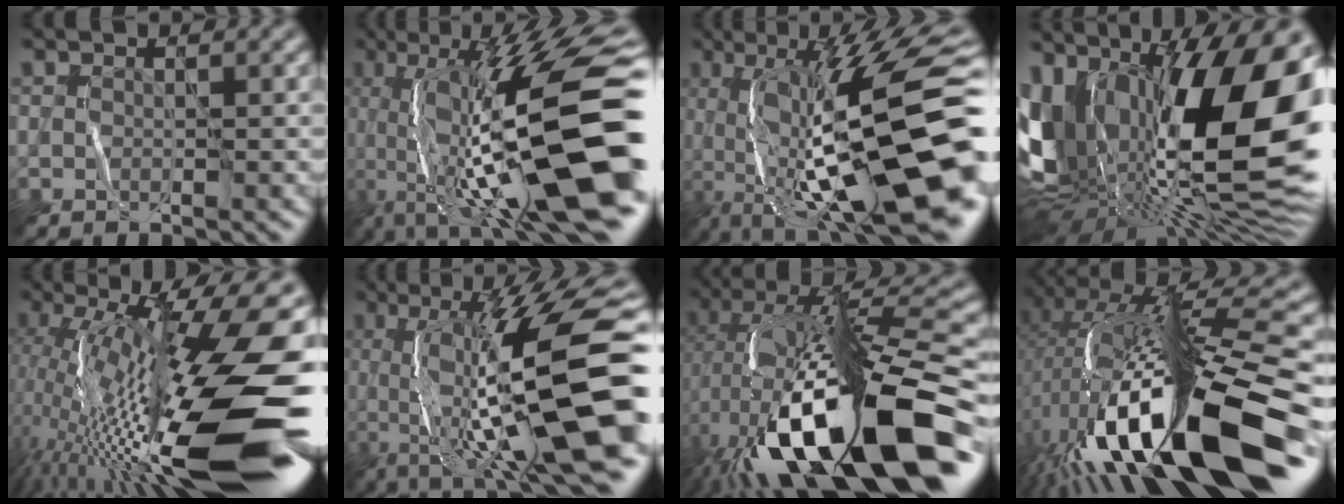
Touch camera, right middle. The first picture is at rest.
{"total": 15.8, "force": [-2.0, 4.3, 15.1], "torque": [-0.241, 0.025, -0.032]}
{"total": 17.2, "force": [-2.6, 5.2, 16.2], "torque": [-0.247, 0.023, -0.040]}
{"total": 20.1, "force": [1.7, 10.5, 17.1], "torque": [-0.306, -0.005, 0.019]}
{"total": 18.1, "force": [-3.2, 4.9, 17.2], "torque": [-0.303, 0.017, -0.058]}
{"total": 14.3, "force": [-1.0, 3.5, 13.8], "torque": [-0.208, 0.015, -0.013]}
{"total": 17.6, "force": [-6.0, 6.1, 15.3], "torque": [-0.262, 0.031, -0.101]}
{"total": 18.1, "force": [-5.7, 4.7, 16.5], "torque": [-0.281, 0.036, -0.104]}